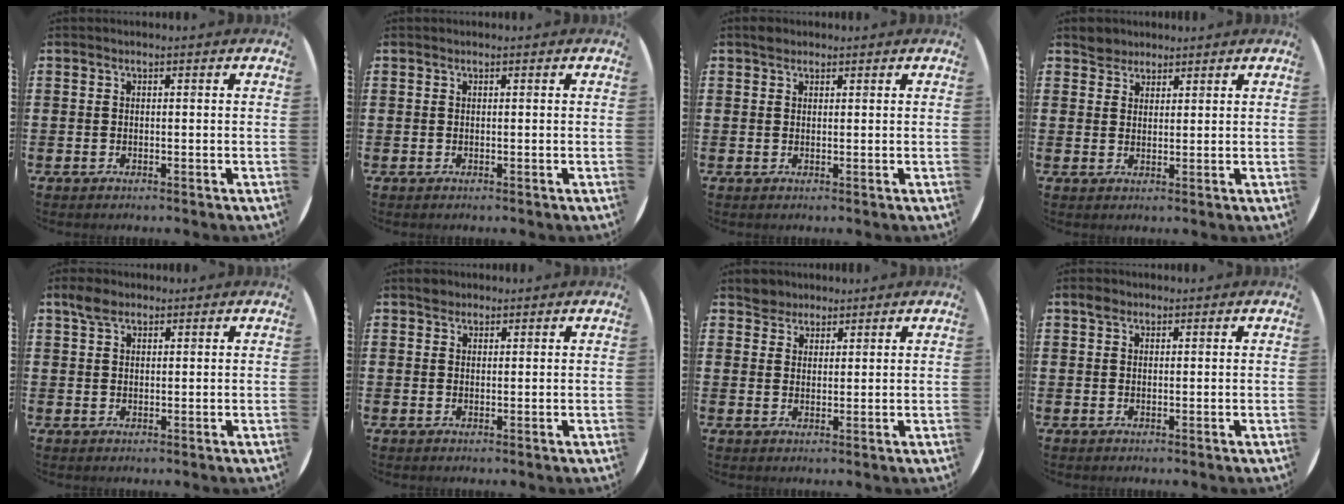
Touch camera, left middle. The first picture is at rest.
{"total": 0.0}
{"total": 1.1, "force": [0.9, 0.5, 0.2], "torque": [0.003, 0.001, 0.016]}
{"total": 2.6, "force": [2.3, 1.1, -0.3], "torque": [0.007, 0.002, 0.046]}
{"total": 2.6, "force": [1.9, 1.3, 1.1], "torque": [-0.017, 0.004, 0.033]}
{"total": 1.4, "force": [1.2, 0.7, 0.1], "torque": [0.006, 0.001, 0.021]}
{"total": 2.8, "force": [2.5, 1.3, -0.4], "torque": [0.008, 0.002, 0.049]}
{"total": 1.3, "force": [1.0, 0.8, 0.3], "torque": [0.001, 0.002, 0.017]}